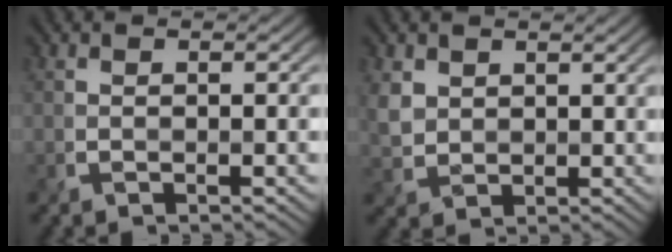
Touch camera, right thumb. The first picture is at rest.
{"total": 3.6, "force": [1.9, 2.8, 1.2], "torque": [-0.044, 0.000, 0.040]}